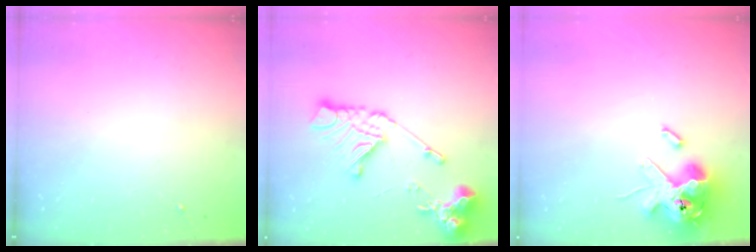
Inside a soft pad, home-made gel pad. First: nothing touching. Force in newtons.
{"total": 16.4, "press": 16.3, "slide": 1.9}
{"total": 14.8, "press": 14.5, "slide": 2.9}